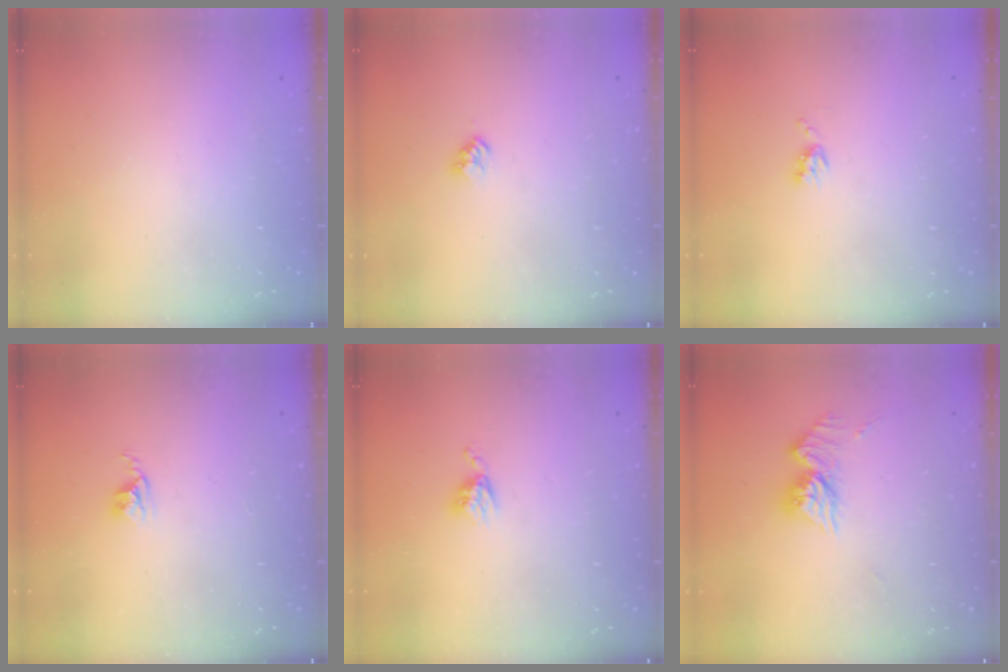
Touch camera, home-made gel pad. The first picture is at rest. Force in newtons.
{"total": 2.8, "press": 2.8, "slide": 0.4}
{"total": 5.8, "press": 5.7, "slide": 0.8}
{"total": 2.8, "press": 2.7, "slide": 0.4}
{"total": 3.6, "press": 3.6, "slide": 0.4}
{"total": 10.6, "press": 10.6, "slide": 1.0}